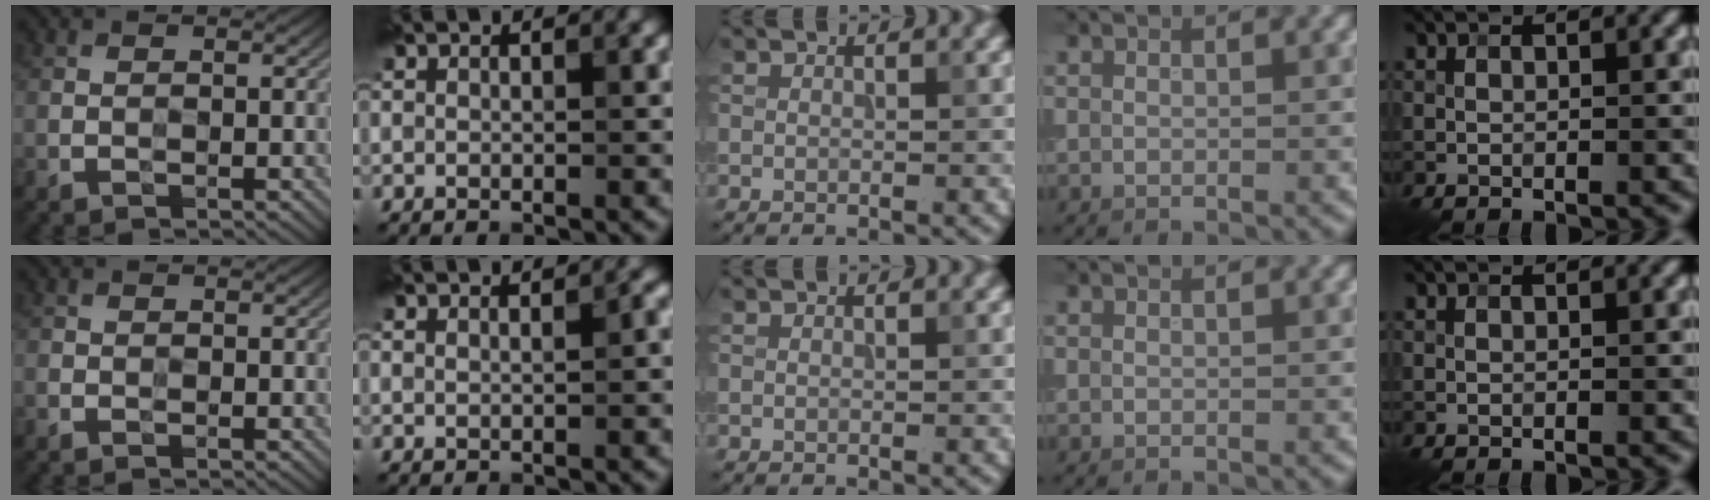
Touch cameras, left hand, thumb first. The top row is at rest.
{"thumb": {"total": 1.0, "force": [-0.8, 0.5, -0.1], "torque": [0.005, 0.000, -0.017]}, "index": {"total": 0.9, "force": [0.6, 0.1, 0.7], "torque": [-0.009, 0.001, 0.009]}}